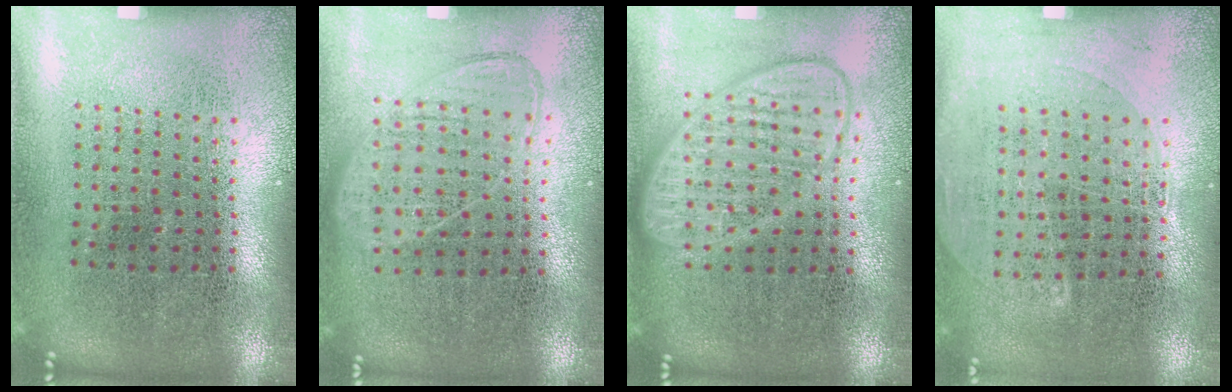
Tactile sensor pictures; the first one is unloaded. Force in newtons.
{"total": 1.0, "press": 0.8, "slide": 0.5}
{"total": 2.9, "press": 2.9, "slide": 0.5}
{"total": 1.3, "press": 1.0, "slide": 0.7}